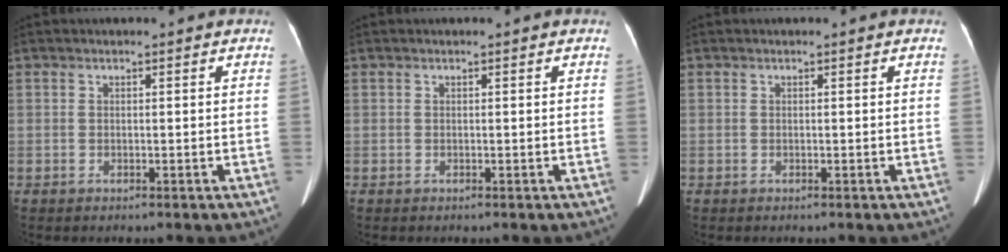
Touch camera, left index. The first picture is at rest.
{"total": 0.0}
{"total": 0.0}